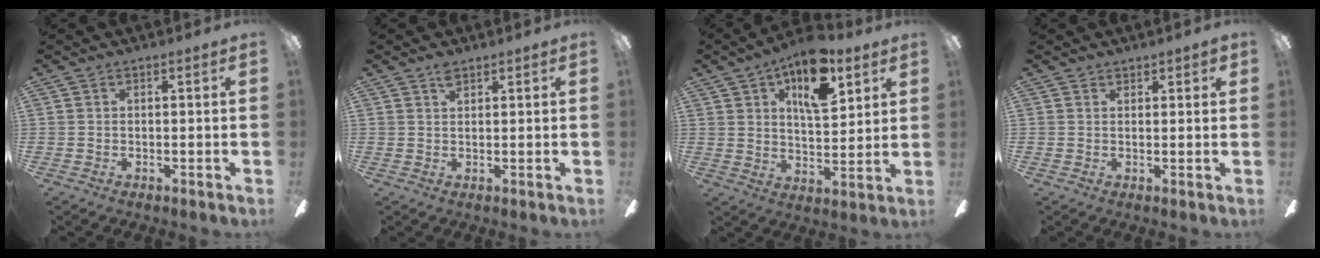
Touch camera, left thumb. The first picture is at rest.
{"total": 2.2, "force": [1.6, 1.0, 1.1], "torque": [-0.017, -0.005, 0.029]}
{"total": 14.8, "force": [8.1, 7.1, 10.2], "torque": [-0.152, -0.022, 0.138]}
{"total": 1.5, "force": [1.2, 0.8, 0.5], "torque": [-0.002, -0.004, 0.022]}